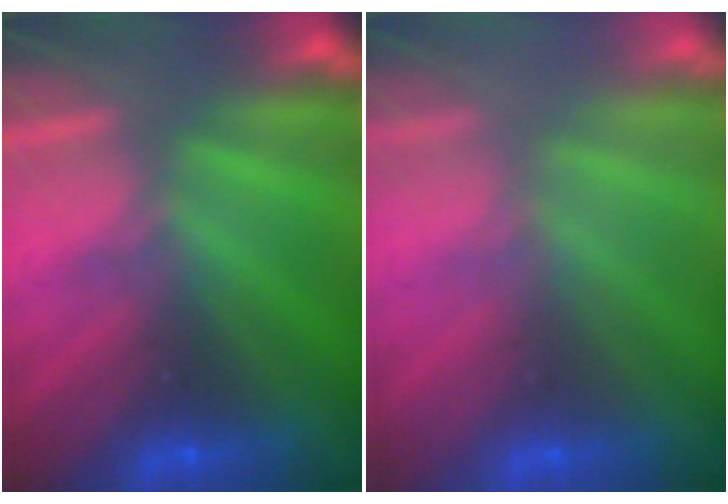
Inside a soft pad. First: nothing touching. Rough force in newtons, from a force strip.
{"total": 2.8}